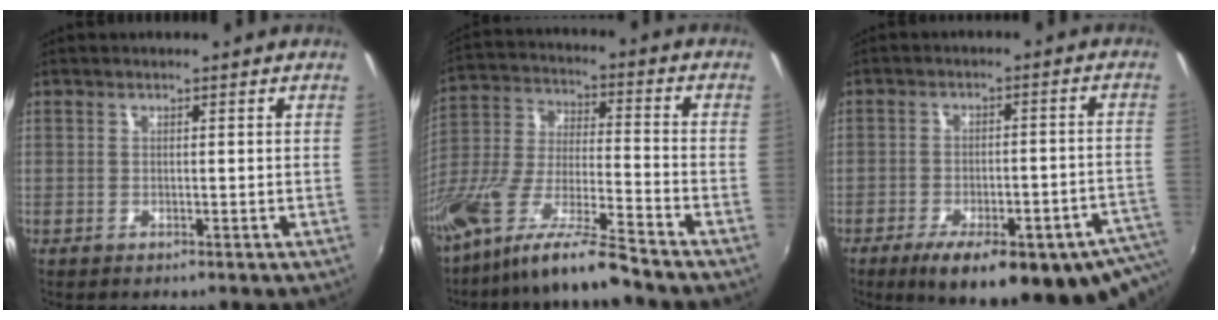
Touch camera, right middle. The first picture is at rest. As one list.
[{"total": 15.1, "force": [-11.9, 0.7, 9.2], "torque": [-0.184, -0.018, -0.231]}, {"total": 22.7, "force": [-15.5, 6.2, 15.4], "torque": [-0.212, -0.036, -0.197]}]